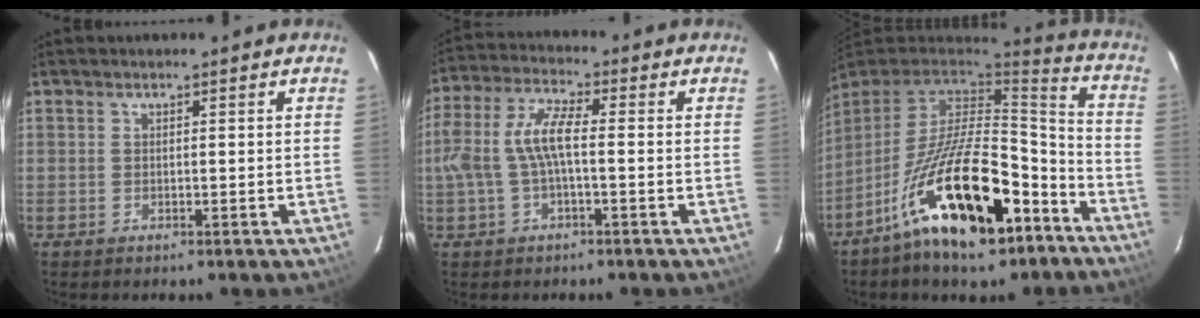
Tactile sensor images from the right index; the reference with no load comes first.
{"total": 8.5, "force": [-1.0, 2.8, 7.9], "torque": [-0.173, 0.013, -0.014]}
{"total": 22.5, "force": [-12.9, 8.9, 16.1], "torque": [-0.282, 0.000, -0.204]}